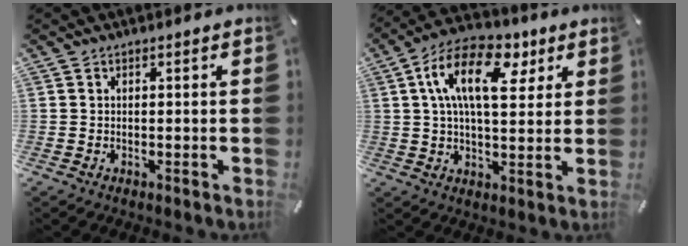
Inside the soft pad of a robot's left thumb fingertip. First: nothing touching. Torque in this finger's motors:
{"motor_torque": [0.53, 0.53, 1.71, -1.05, 0.43]}